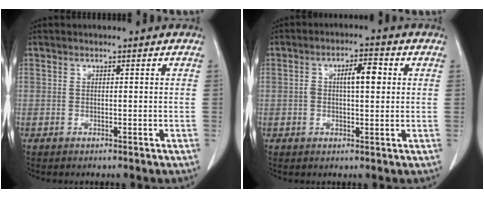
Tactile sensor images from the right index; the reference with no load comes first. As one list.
[{"total": 5.2, "force": [0.9, 1.6, 4.8], "torque": [-0.084, 0.015, 0.015]}]